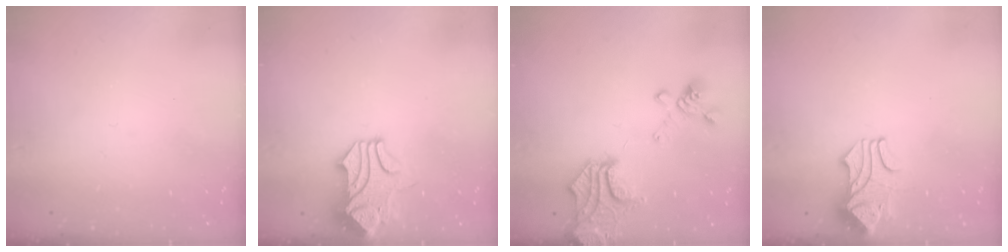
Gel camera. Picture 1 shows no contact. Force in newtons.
{"total": 1.3, "press": 0.7, "slide": 1.1}
{"total": 6.6, "press": 6.1, "slide": 2.6}
{"total": 1.9, "press": 1.5, "slide": 1.1}